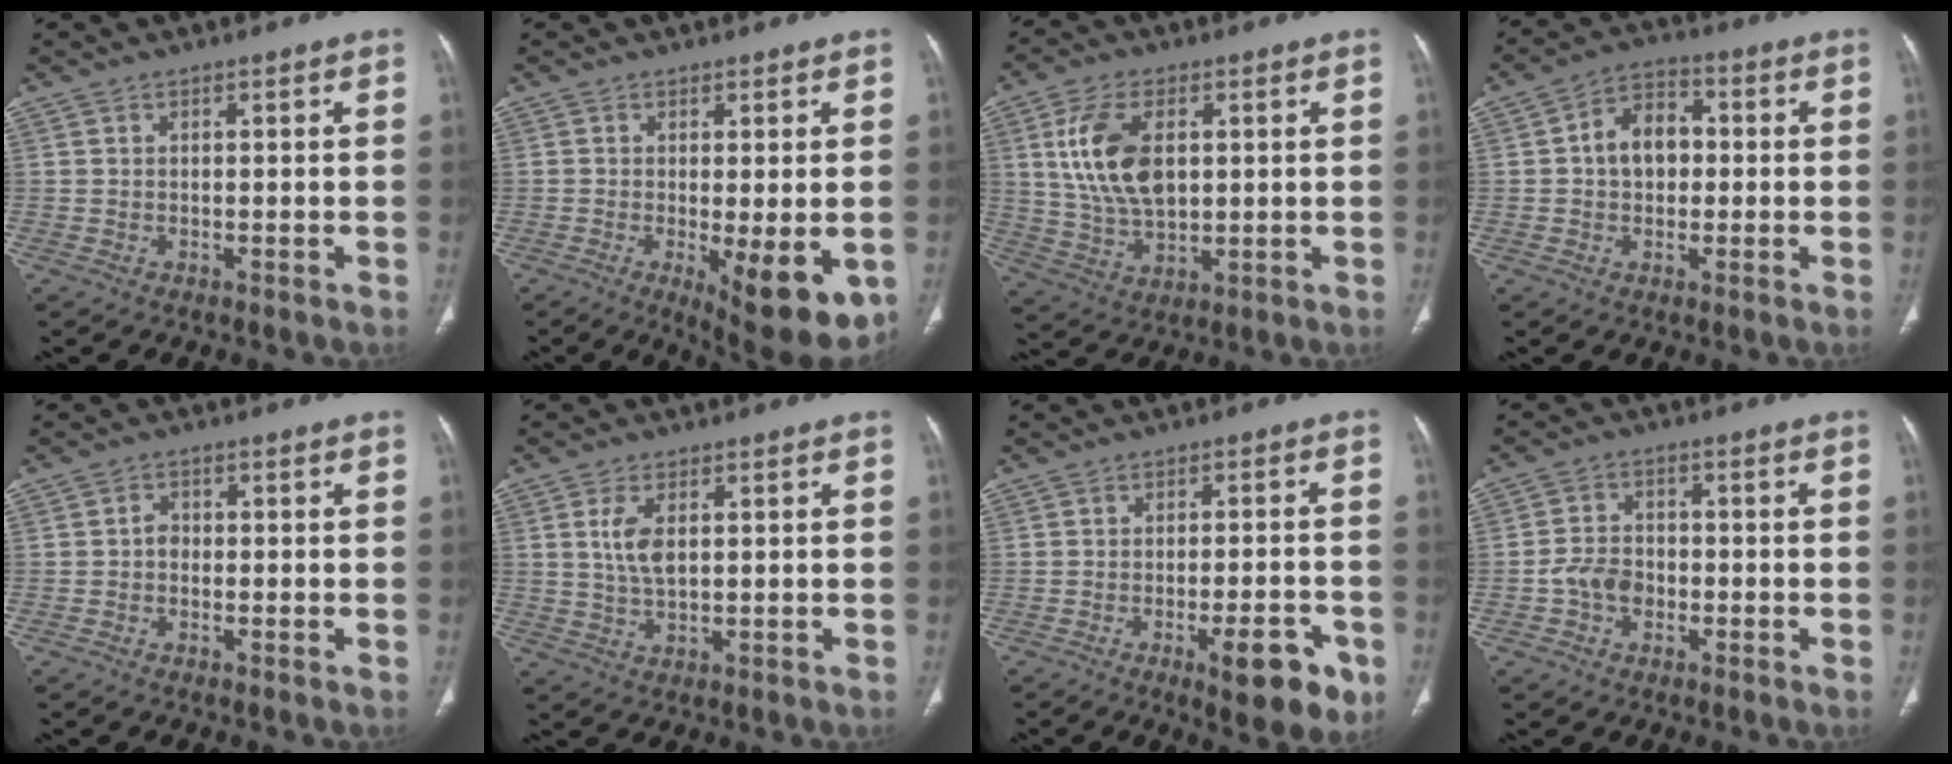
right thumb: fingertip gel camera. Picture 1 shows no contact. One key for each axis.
{"total": 11.2, "fx": -3.1, "fy": 3.6, "fz": 10.1, "tx": -0.134, "ty": -0.024, "tz": -0.034}
{"total": 12.9, "fx": 2.7, "fy": 7.6, "fz": 10.1, "tx": -0.186, "ty": -0.008, "tz": 0.058}
{"total": 8.4, "fx": 0.5, "fy": 6.0, "fz": 5.8, "tx": -0.074, "ty": 0.022, "tz": -0.001}
{"total": 1.9, "fx": -0.4, "fy": 1.5, "fz": 1.0, "tx": -0.004, "ty": 0.007, "tz": -0.012}
{"total": 5.3, "fx": 1.3, "fy": 2.7, "fz": 4.4, "tx": -0.092, "ty": -0.006, "tz": 0.028}
{"total": 10.2, "fx": -4.7, "fy": 3.2, "fz": 8.5, "tx": -0.098, "ty": 0.013, "tz": -0.058}
{"total": 5.4, "fx": -1.6, "fy": 4.2, "fz": 3.1, "tx": -0.041, "ty": 0.021, "tz": -0.034}